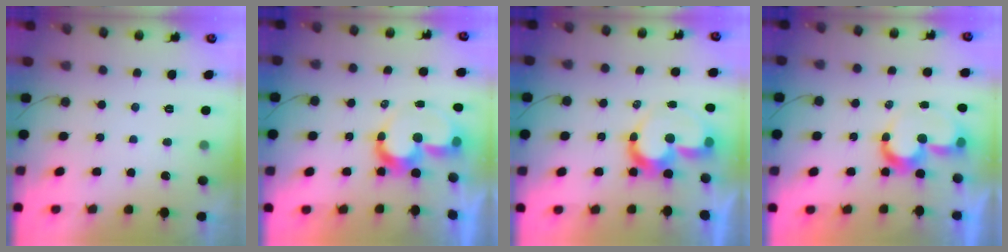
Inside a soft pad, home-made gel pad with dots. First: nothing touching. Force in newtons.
{"total": 11.2, "press": 11.1, "slide": 0.9}
{"total": 11.8, "press": 11.8, "slide": 1.0}
{"total": 9.8, "press": 9.8, "slide": 0.6}